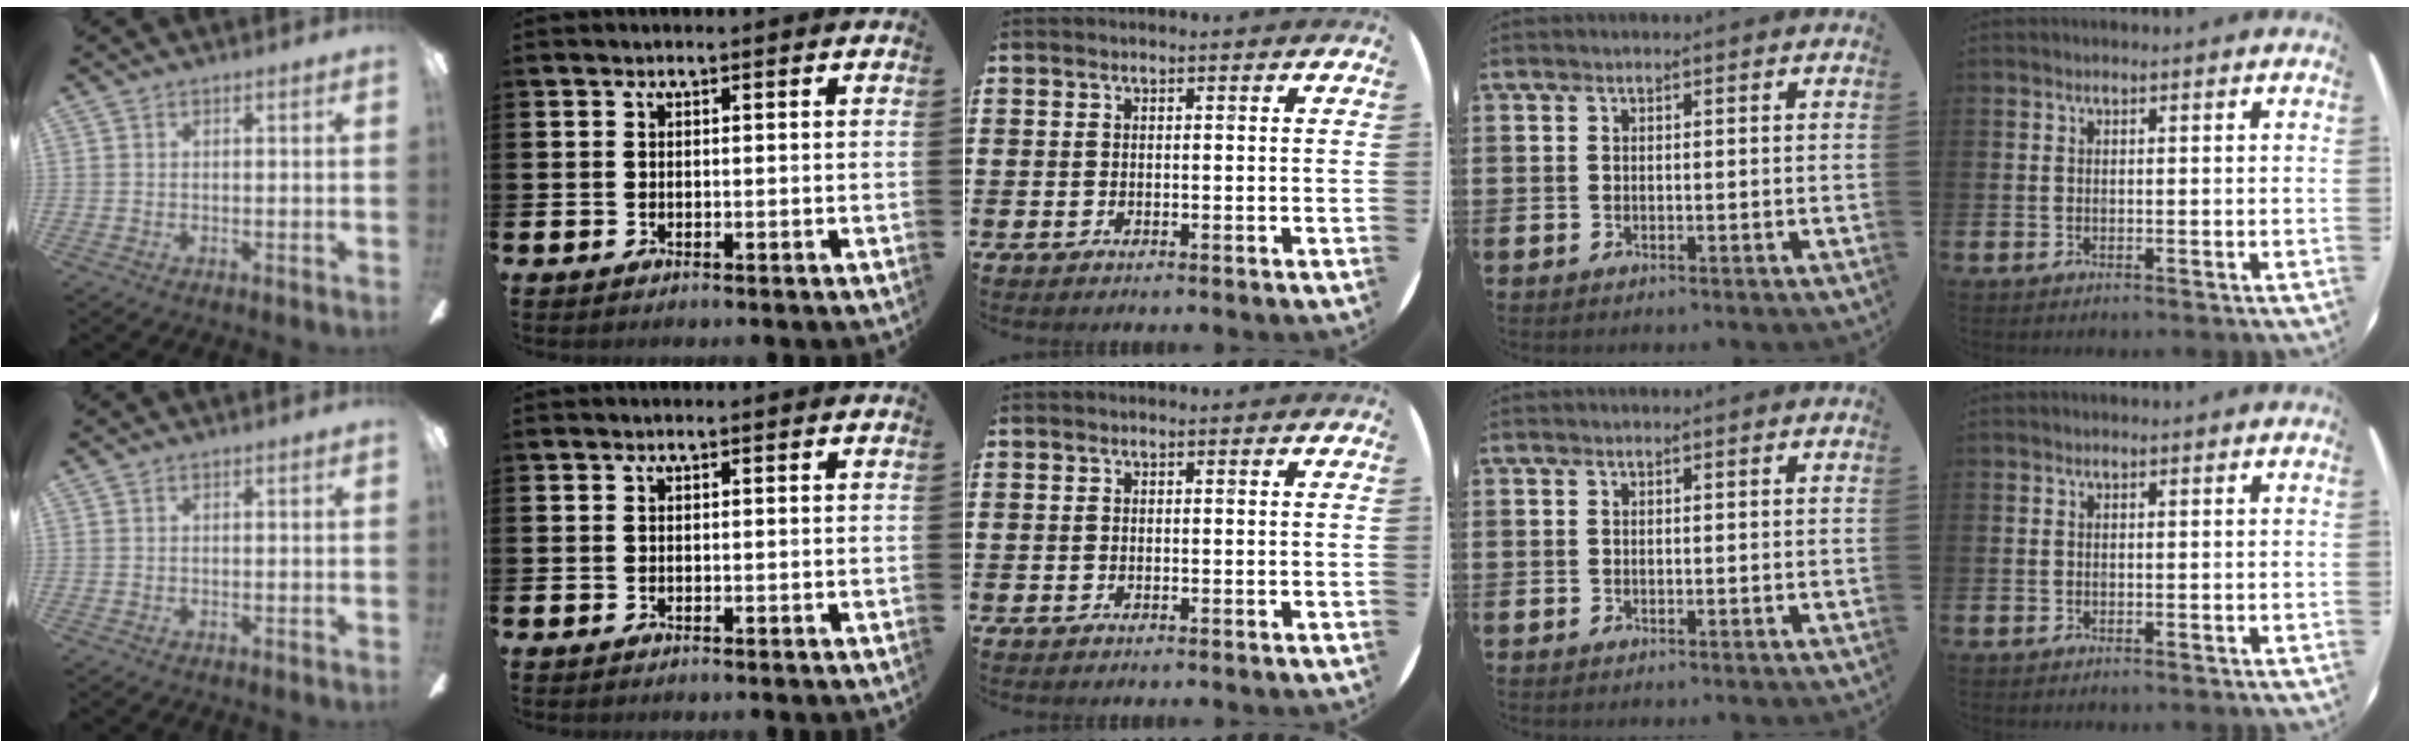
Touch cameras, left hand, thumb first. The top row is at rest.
{}